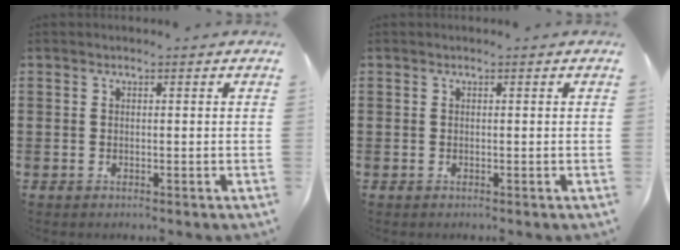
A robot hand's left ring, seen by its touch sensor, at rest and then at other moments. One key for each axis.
{"total": 0.0}